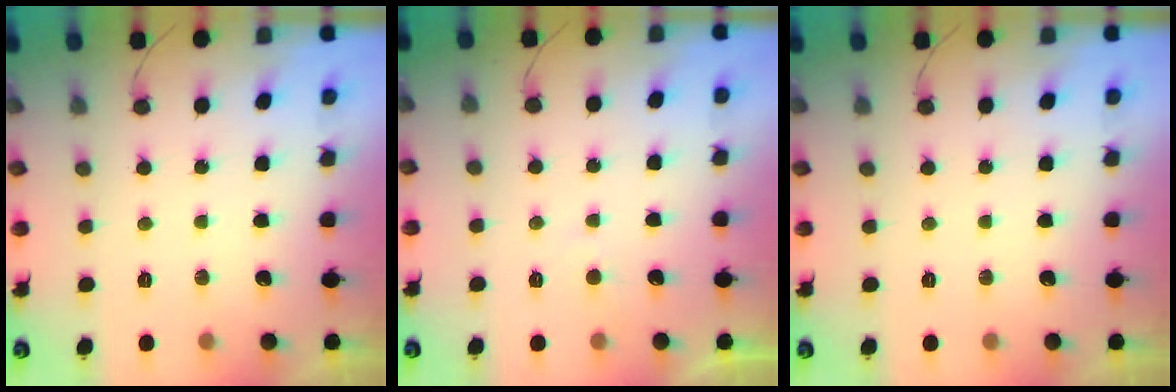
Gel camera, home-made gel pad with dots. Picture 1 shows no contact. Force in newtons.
{"total": 2.2, "press": 2.2, "slide": 0.2}
{"total": 0.0}